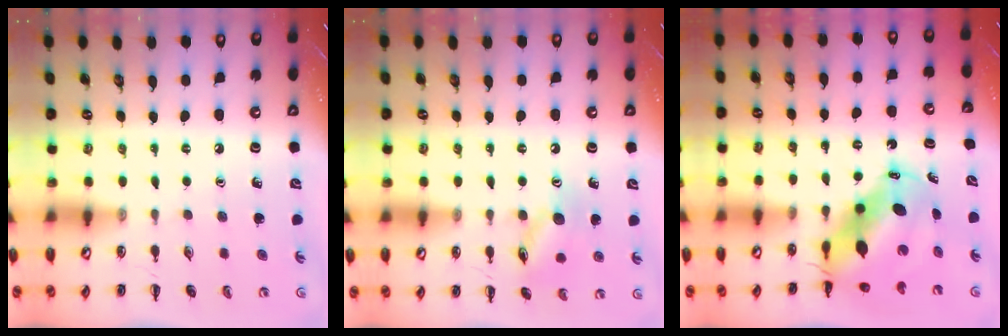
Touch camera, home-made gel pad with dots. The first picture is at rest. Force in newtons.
{"total": 10.5, "press": 10.5, "slide": 0.5}
{"total": 10.4, "press": 10.1, "slide": 2.7}